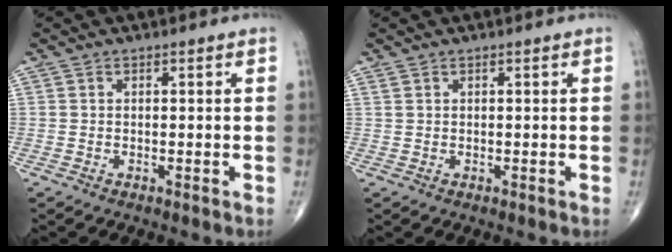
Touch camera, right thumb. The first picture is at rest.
{"total": 0.5, "force": [0.4, 0.1, 0.3], "torque": [-0.009, 0.006, 0.013]}